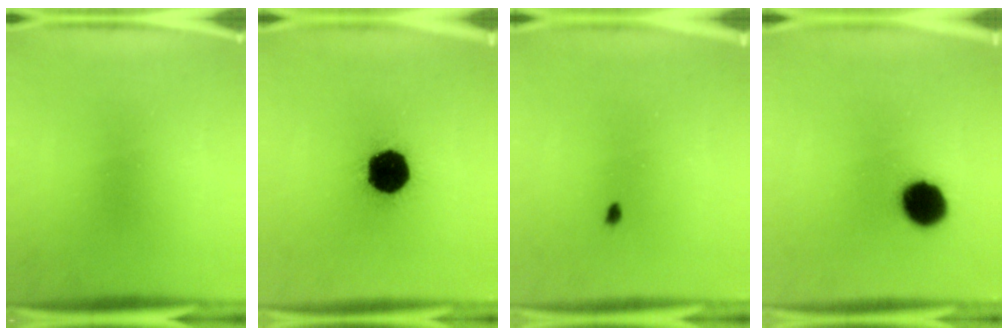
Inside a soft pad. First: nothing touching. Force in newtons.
{"total": 18.2}
{"total": 1.4}
{"total": 9.5}